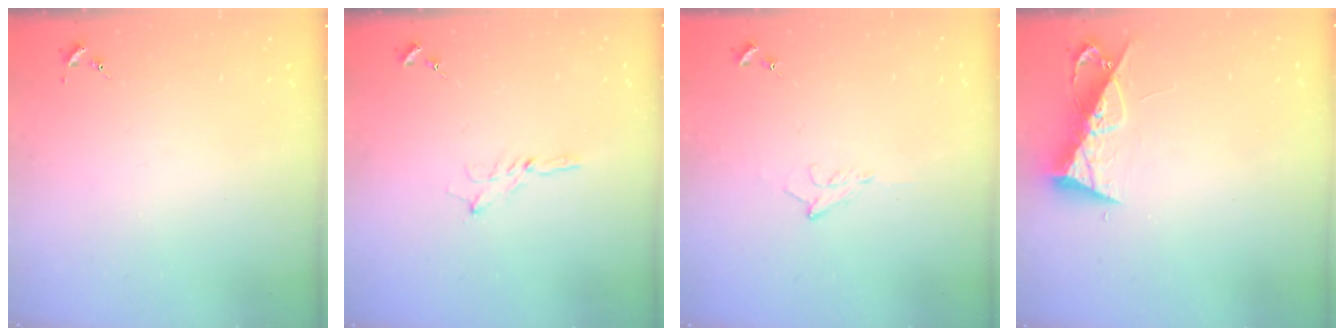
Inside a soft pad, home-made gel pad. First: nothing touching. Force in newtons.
{"total": 2.9, "press": 2.9, "slide": 0.3}
{"total": 7.1, "press": 7.0, "slide": 1.2}
{"total": 9.2, "press": 9.2, "slide": 0.6}